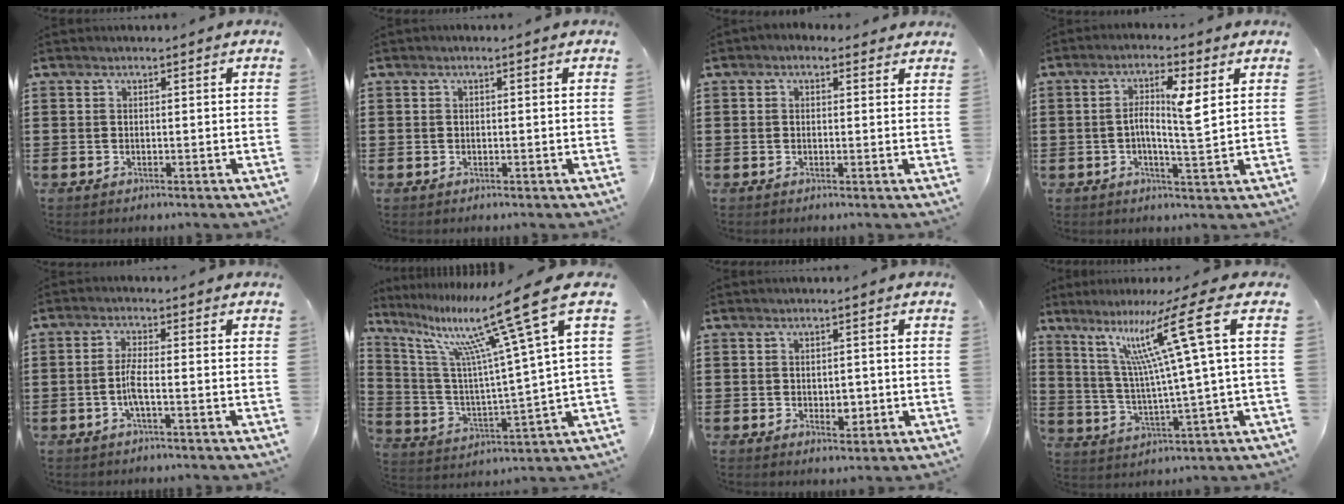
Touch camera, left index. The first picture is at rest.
{"total": 0.0}
{"total": 1.2, "force": [0.5, 1.0, 0.5], "torque": [-0.013, 0.007, 0.009]}
{"total": 6.4, "force": [1.2, 0.8, 6.2], "torque": [-0.115, 0.000, 0.013]}
{"total": 3.7, "force": [-1.2, 0.5, 3.4], "torque": [-0.076, -0.004, -0.028]}
{"total": 17.1, "force": [10.3, 1.2, 13.6], "torque": [-0.271, -0.052, 0.156]}
{"total": 2.4, "force": [-0.3, 1.6, 1.7], "torque": [-0.026, 0.001, -0.007]}
{"total": 14.1, "force": [5.9, -0.5, 12.7], "torque": [-0.253, -0.019, 0.082]}